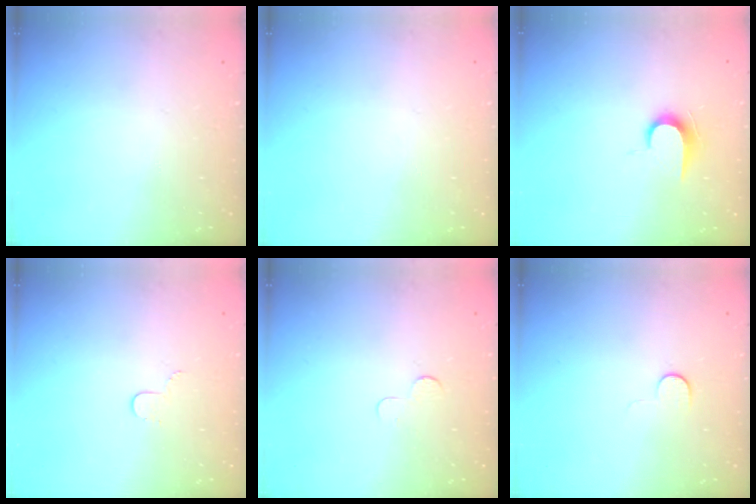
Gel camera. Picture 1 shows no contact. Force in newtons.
{"total": 0.0}
{"total": 7.2, "press": 7.1, "slide": 0.7}
{"total": 3.4, "press": 3.4, "slide": 0.4}
{"total": 2.3, "press": 2.3, "slide": 0.2}
{"total": 5.0, "press": 5.0, "slide": 0.5}